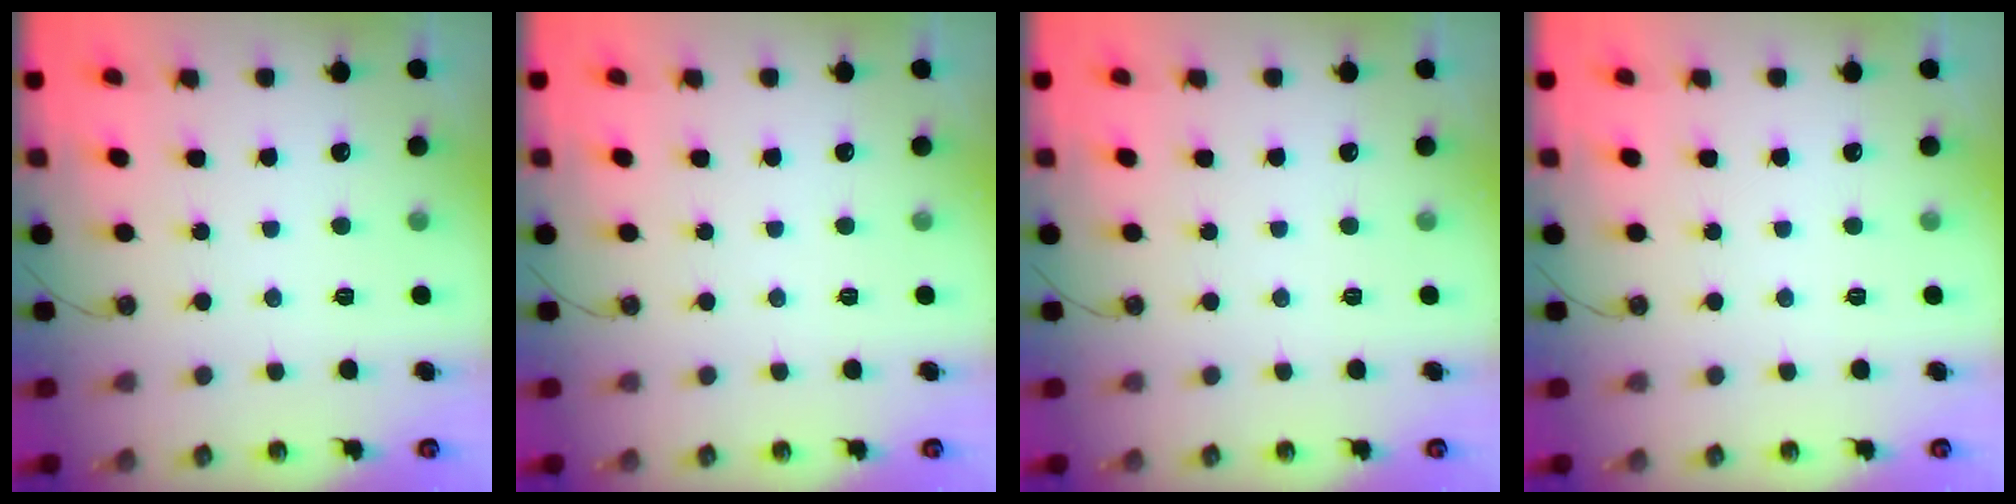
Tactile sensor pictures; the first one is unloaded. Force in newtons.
{"total": 0.0}
{"total": 0.0}
{"total": 0.0}